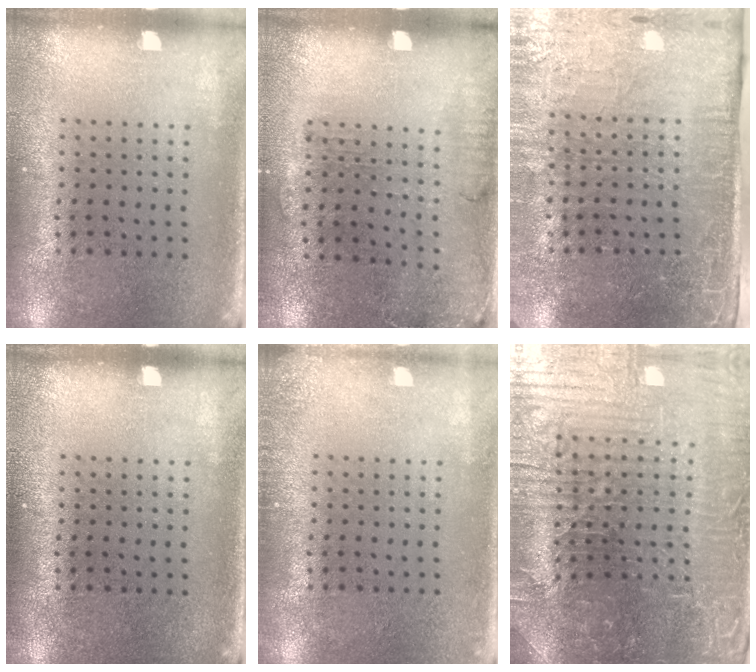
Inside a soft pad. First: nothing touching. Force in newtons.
{"total": 1.4, "press": 1.2, "slide": 0.7}
{"total": 4.8, "press": 4.0, "slide": 2.6}
{"total": 0.0}
{"total": 1.1, "press": 1.0, "slide": 0.2}
{"total": 5.6, "press": 5.4, "slide": 1.6}